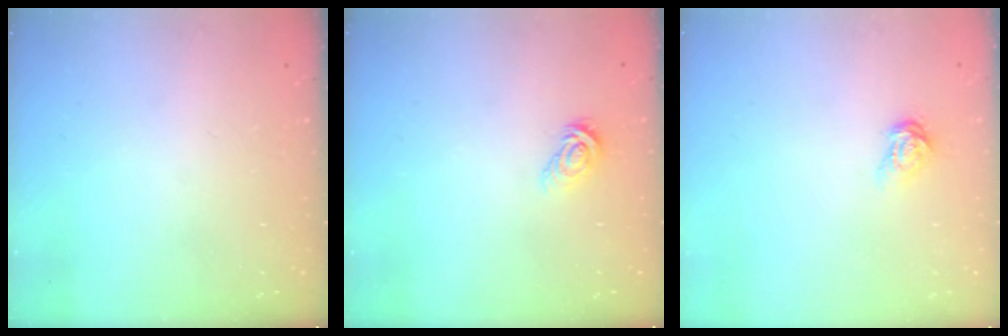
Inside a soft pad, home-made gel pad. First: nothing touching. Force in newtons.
{"total": 6.6, "press": 6.6, "slide": 0.2}
{"total": 3.9, "press": 3.9, "slide": 0.4}